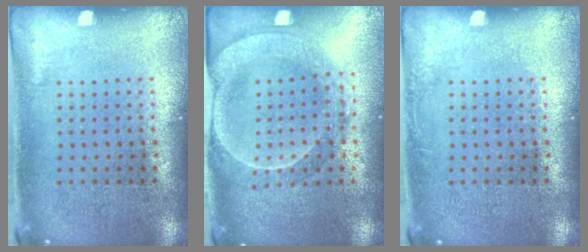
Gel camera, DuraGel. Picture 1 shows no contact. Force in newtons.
{"total": 2.0, "press": 1.9, "slide": 0.7}
{"total": 0.7, "press": 0.7, "slide": 0.1}